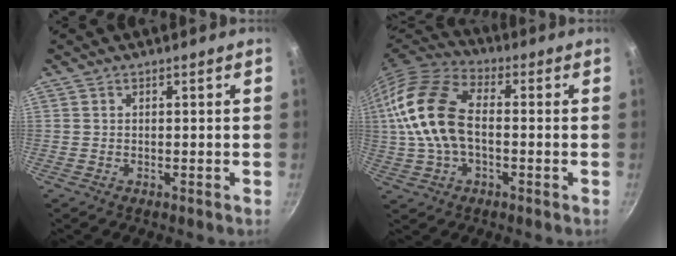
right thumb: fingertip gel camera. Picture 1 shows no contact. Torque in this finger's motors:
{"motor_torque": [-0.45, 1.85, 2.19, -0.16, 0.30]}